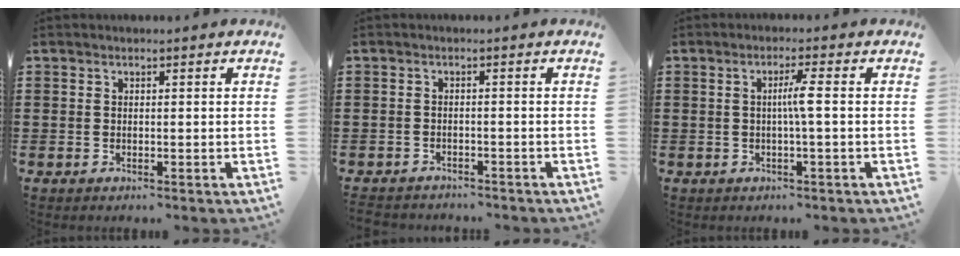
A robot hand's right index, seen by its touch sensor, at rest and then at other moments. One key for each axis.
{"total": 1.7, "fx": -1.7, "fy": 0.2, "fz": -0.2, "tx": -0.002, "ty": 0.001, "tz": -0.039}
{"total": 3.2, "fx": -0.1, "fy": -0.3, "fz": 3.2, "tx": -0.059, "ty": -0.004, "tz": -0.008}